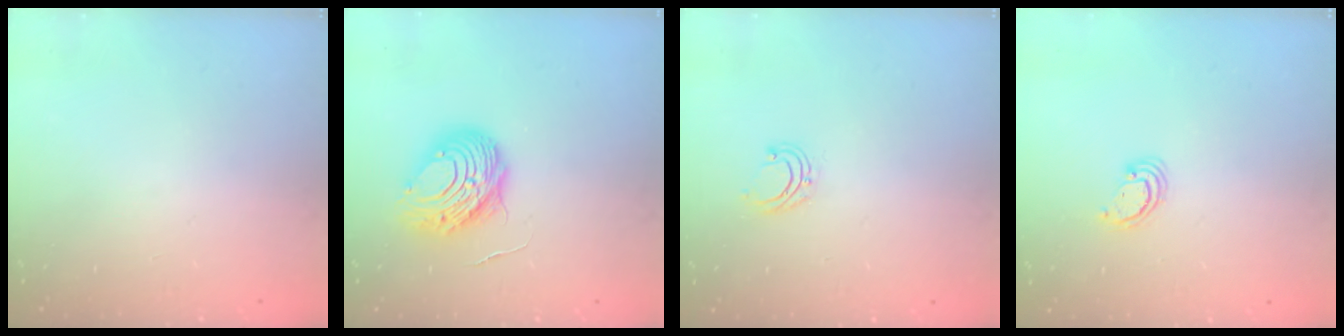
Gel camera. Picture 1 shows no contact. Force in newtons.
{"total": 11.1, "press": 11.1, "slide": 0.9}
{"total": 4.6, "press": 4.5, "slide": 0.5}
{"total": 2.6, "press": 2.5, "slide": 0.3}